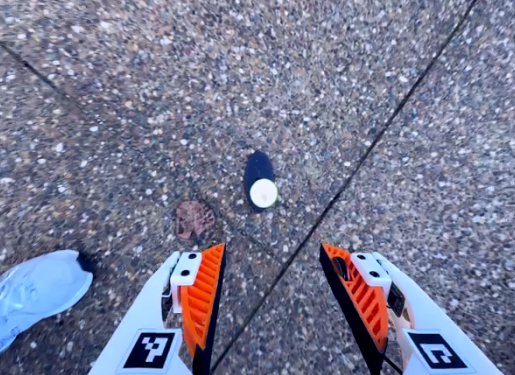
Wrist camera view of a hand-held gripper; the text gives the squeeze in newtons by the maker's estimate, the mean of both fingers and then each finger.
{"total": 0.0}